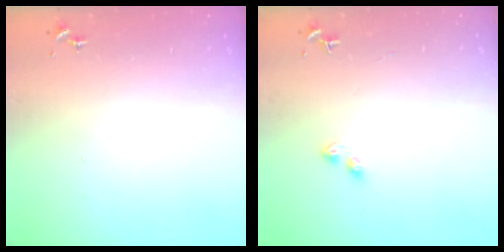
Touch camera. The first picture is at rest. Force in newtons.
{"total": 2.7, "press": 2.7, "slide": 0.4}